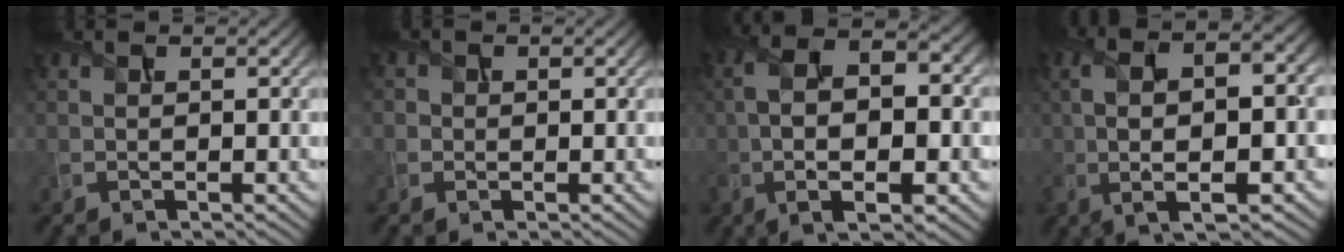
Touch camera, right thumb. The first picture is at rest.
{"total": 1.7, "force": [0.0, 1.7, 0.3], "torque": [-0.005, 0.000, -0.007]}
{"total": 11.4, "force": [-1.1, 5.1, 10.1], "torque": [-0.211, 0.000, -0.018]}
{"total": 10.4, "force": [-0.3, 3.5, 9.8], "torque": [-0.189, 0.000, -0.003]}